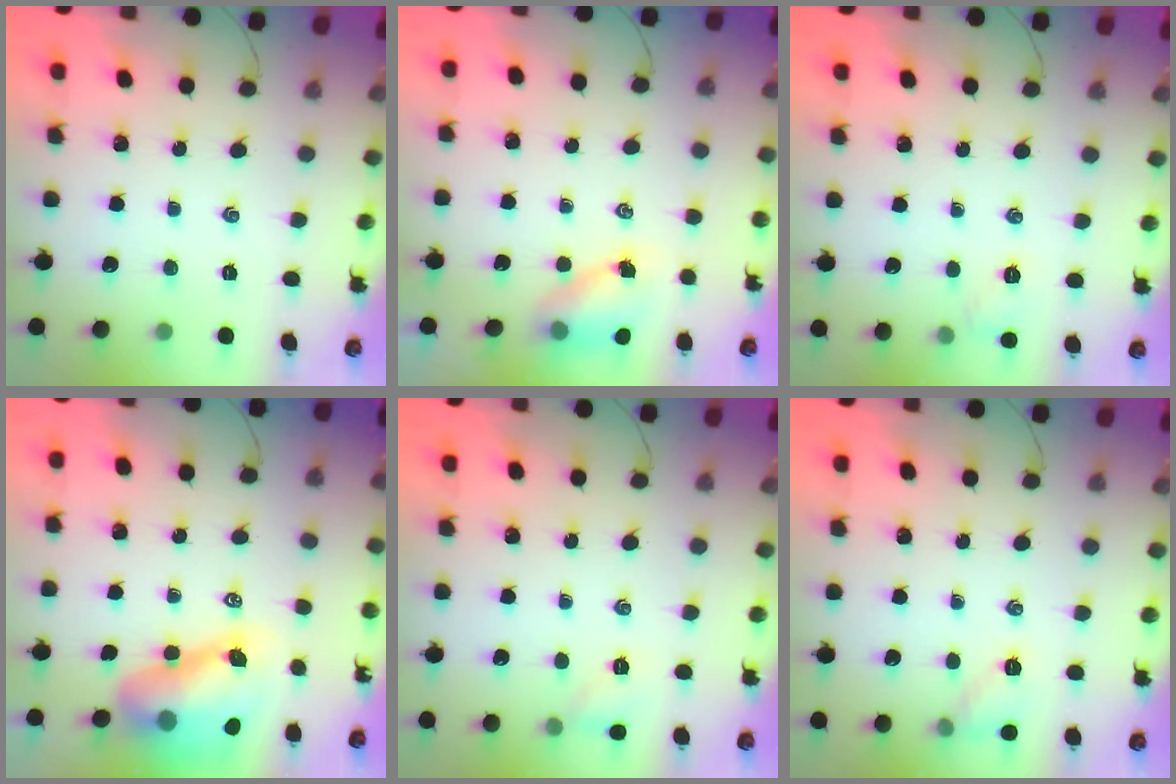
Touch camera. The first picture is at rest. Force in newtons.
{"total": 5.9, "press": 5.9, "slide": 0.6}
{"total": 5.3, "press": 5.1, "slide": 1.4}
{"total": 11.9, "press": 11.4, "slide": 3.4}
{"total": 6.4, "press": 6.1, "slide": 1.9}
{"total": 6.9, "press": 6.8, "slide": 1.1}